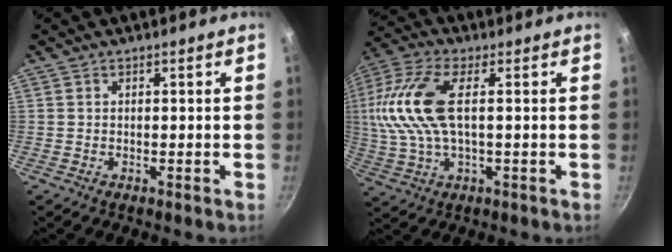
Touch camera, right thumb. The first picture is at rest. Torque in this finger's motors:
{"motor_torque": [0.51, 2.07, 0.50, -0.43, 0.27]}